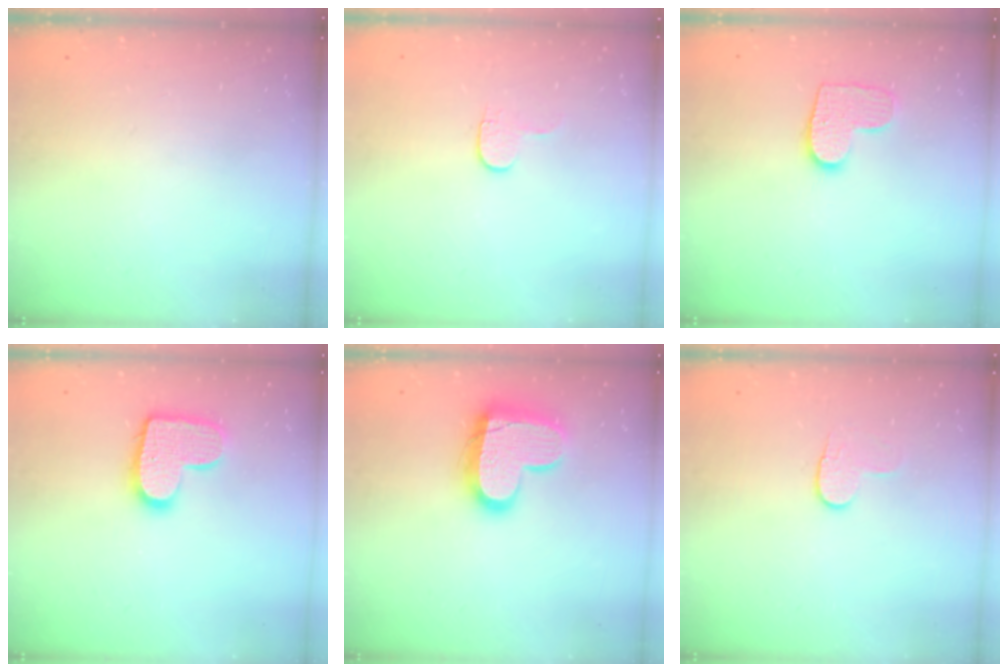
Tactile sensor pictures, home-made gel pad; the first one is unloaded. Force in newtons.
{"total": 3.6, "press": 3.6, "slide": 0.4}
{"total": 9.2, "press": 9.2, "slide": 0.3}
{"total": 13.5, "press": 13.5, "slide": 0.8}
{"total": 15.7, "press": 15.6, "slide": 1.1}
{"total": 5.3, "press": 5.3, "slide": 0.5}